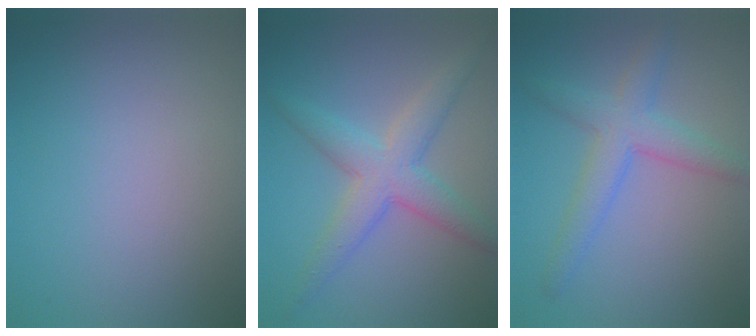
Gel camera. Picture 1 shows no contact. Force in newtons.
{"total": 4.9, "press": 4.9, "slide": 0.1}
{"total": 4.0, "press": 4.0, "slide": 0.1}